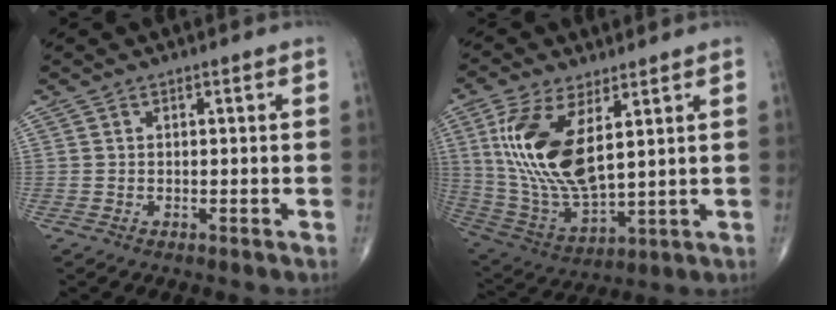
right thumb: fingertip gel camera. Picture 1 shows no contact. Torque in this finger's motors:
{"motor_torque": [0.81, 4.04, 1.96, 0.68, 0.66]}